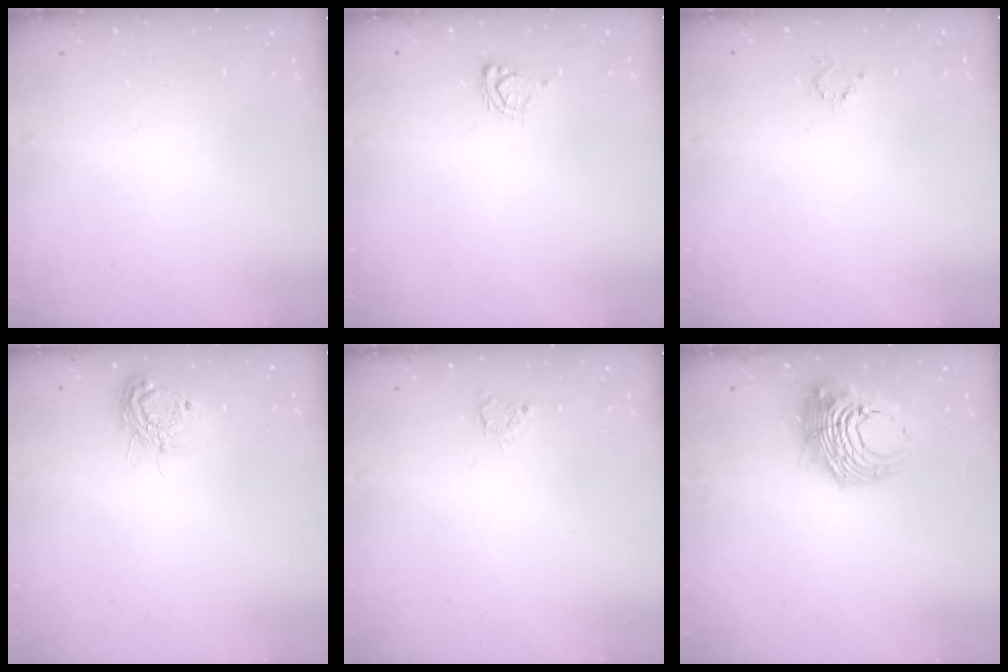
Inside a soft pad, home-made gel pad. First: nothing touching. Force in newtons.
{"total": 5.0, "press": 4.9, "slide": 0.5}
{"total": 2.6, "press": 2.6, "slide": 0.4}
{"total": 9.8, "press": 9.7, "slide": 0.8}
{"total": 3.1, "press": 3.1, "slide": 0.4}
{"total": 11.6, "press": 11.5, "slide": 1.4}